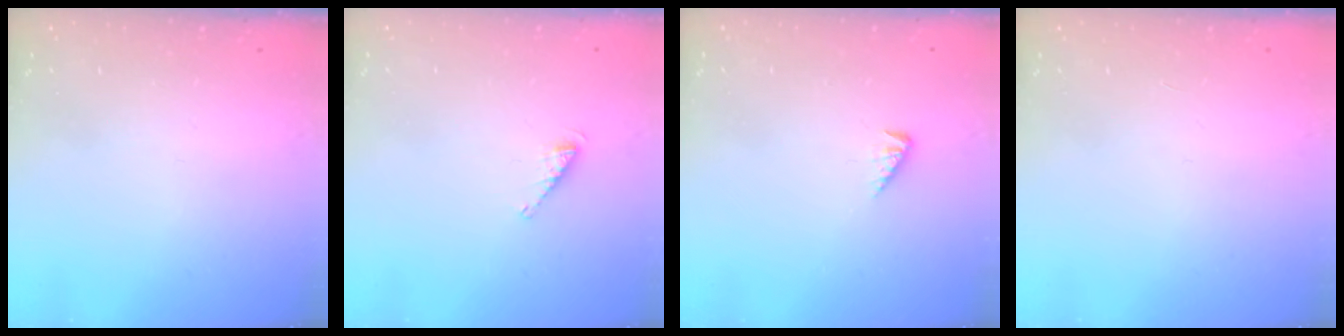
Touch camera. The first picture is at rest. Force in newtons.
{"total": 3.4, "press": 3.4, "slide": 0.5}
{"total": 2.4, "press": 2.3, "slide": 0.5}
{"total": 0.0}